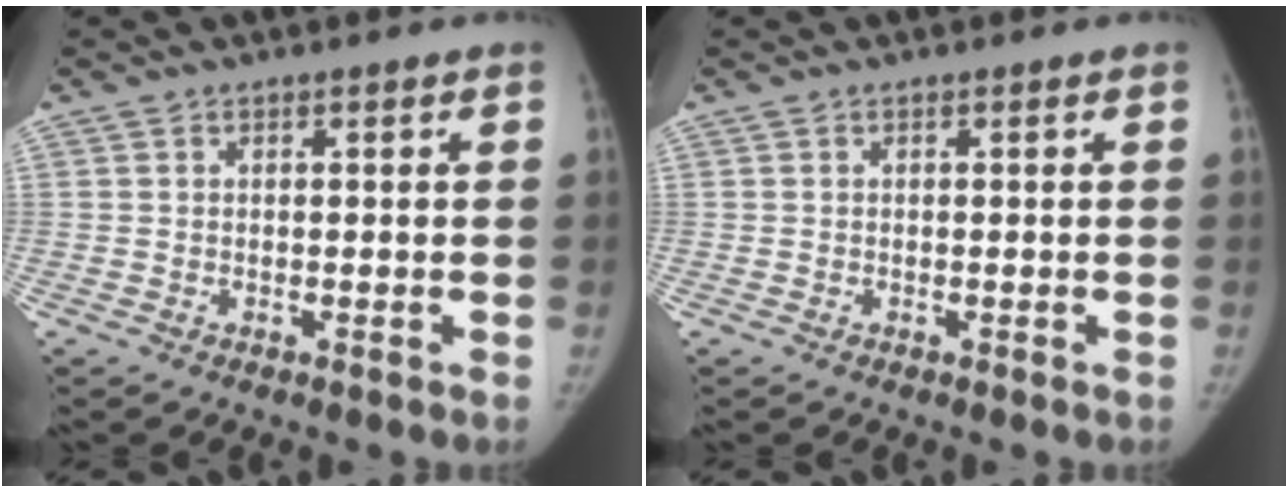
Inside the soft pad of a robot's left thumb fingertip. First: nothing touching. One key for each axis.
{"total": 0.0}